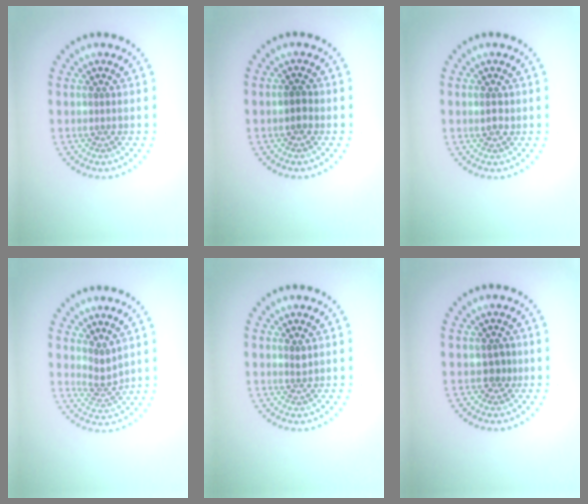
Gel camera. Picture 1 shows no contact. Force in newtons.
{"total": 1.2, "press": 1.2, "slide": 0.1}
{"total": 1.1, "press": 1.1, "slide": 0.2}
{"total": 2.0, "press": 1.3, "slide": 1.5}
{"total": 0.7, "press": 0.4, "slide": 0.6}
{"total": 1.2, "press": 1.0, "slide": 0.7}